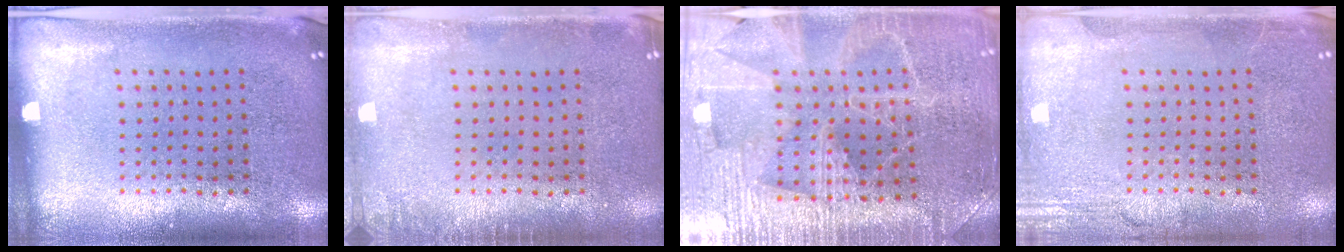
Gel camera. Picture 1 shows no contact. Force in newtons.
{"total": 1.1, "press": 1.1, "slide": 0.2}
{"total": 3.6, "press": 3.5, "slide": 0.7}
{"total": 2.7, "press": 2.7, "slide": 0.3}